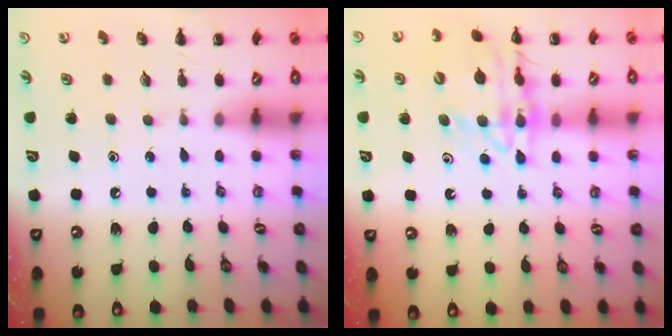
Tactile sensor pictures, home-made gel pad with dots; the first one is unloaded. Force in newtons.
{"total": 14.9, "press": 14.7, "slide": 2.4}